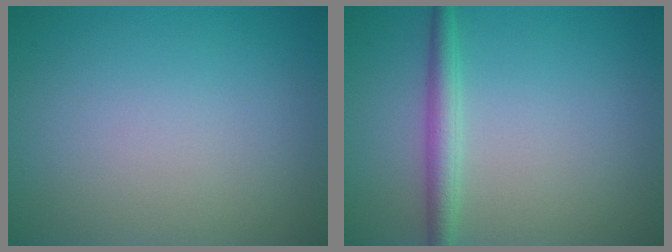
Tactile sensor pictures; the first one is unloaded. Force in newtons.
{"total": 2.4, "press": 2.4, "slide": 0.0}